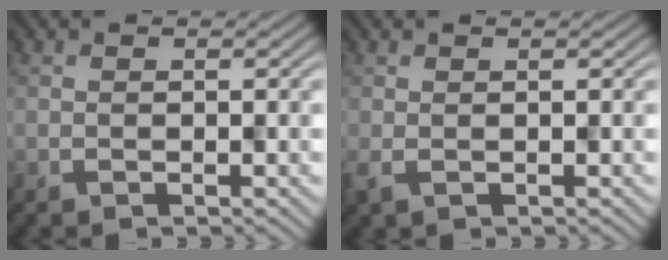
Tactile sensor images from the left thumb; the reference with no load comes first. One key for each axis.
{"total": 1.6, "fx": -0.1, "fy": 0.5, "fz": 1.5, "tx": -0.037, "ty": 0.000, "tz": -0.001}